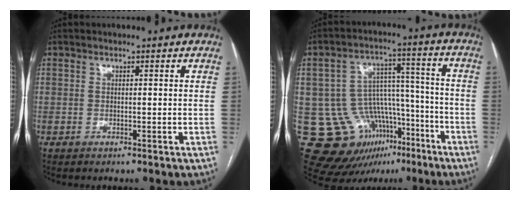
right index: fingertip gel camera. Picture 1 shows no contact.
{"total": 15.7, "force": [-7.2, 12.4, 6.4], "torque": [-0.096, 0.072, -0.091]}